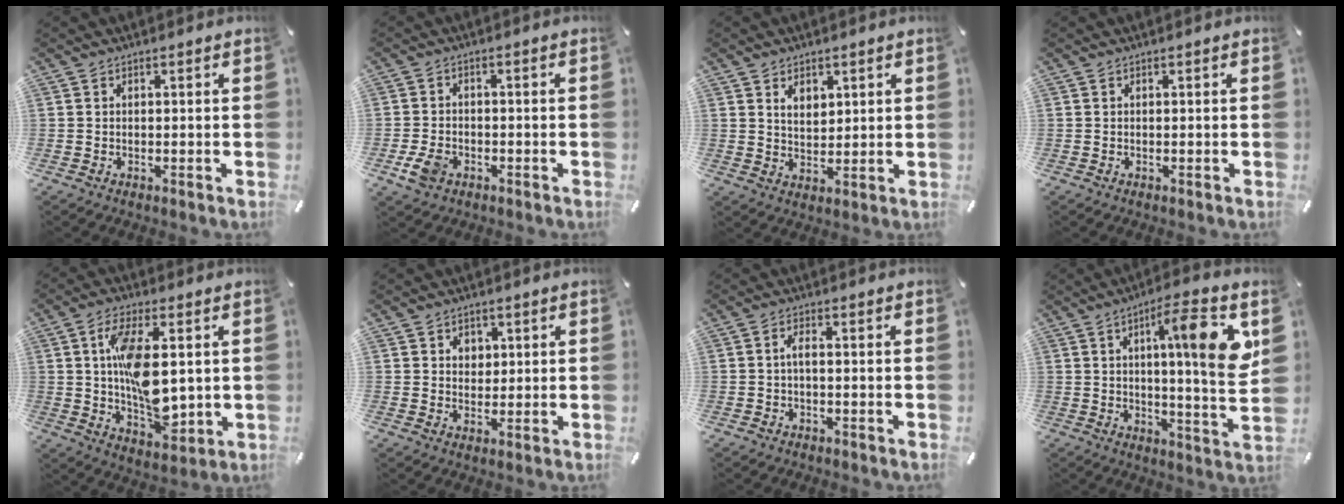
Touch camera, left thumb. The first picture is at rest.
{"total": 5.2, "force": [-2.4, 3.6, 2.9], "torque": [-0.072, 0.004, -0.046]}
{"total": 4.5, "force": [2.4, 3.3, 1.8], "torque": [-0.030, -0.005, 0.041]}
{"total": 0.0}
{"total": 14.1, "force": [1.4, 7.1, 12.1], "torque": [-0.233, -0.011, 0.022]}
{"total": 3.3, "force": [1.1, 3.0, 0.8], "torque": [0.000, -0.004, 0.013]}
{"total": 2.5, "force": [-0.7, 1.0, 2.2], "torque": [-0.048, 0.003, -0.015]}
{"total": 15.7, "force": [4.8, 2.3, 14.8], "torque": [-0.215, -0.019, 0.061]}